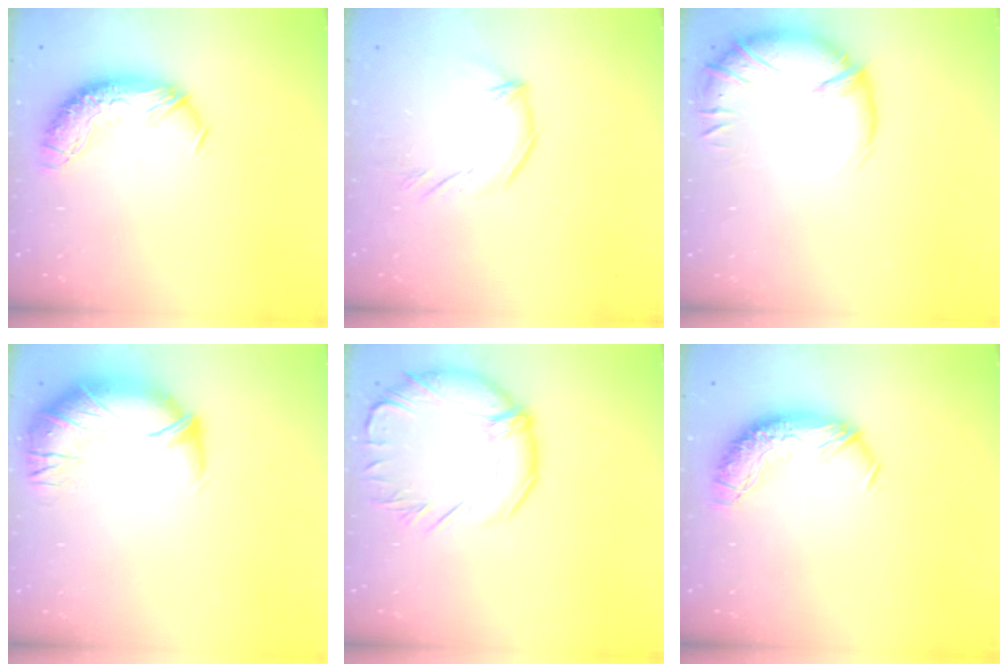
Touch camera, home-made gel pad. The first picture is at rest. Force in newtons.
{"total": 2.3, "press": 2.3, "slide": 0.6}
{"total": 3.1, "press": 1.7, "slide": 2.7}
{"total": 3.2, "press": 0.1, "slide": 3.2}
{"total": 5.4, "press": 4.8, "slide": 2.6}
{"total": 0.0}